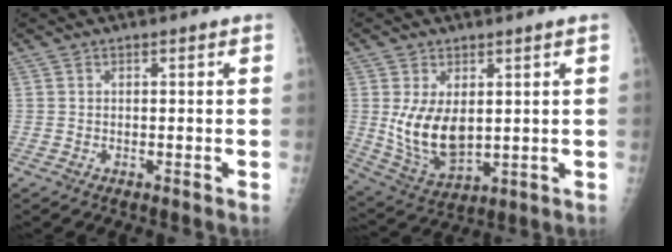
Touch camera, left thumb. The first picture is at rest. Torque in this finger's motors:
{"motor_torque": [-0.07, 0.73, 0.57, -0.38, 0.23]}